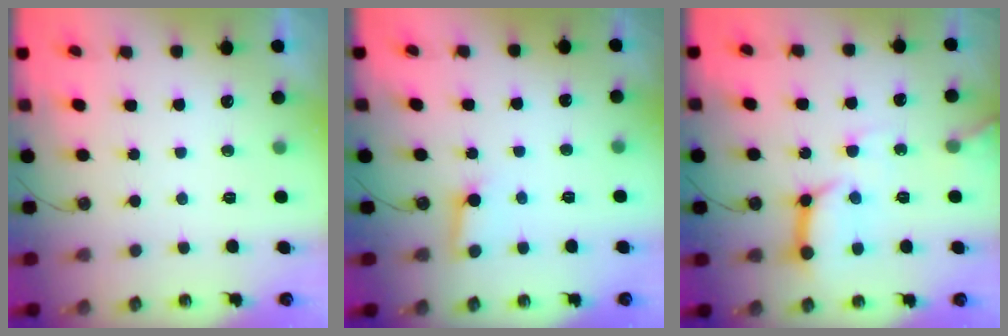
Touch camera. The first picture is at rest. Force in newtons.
{"total": 3.6, "press": 3.6, "slide": 0.3}
{"total": 12.8, "press": 12.7, "slide": 1.2}